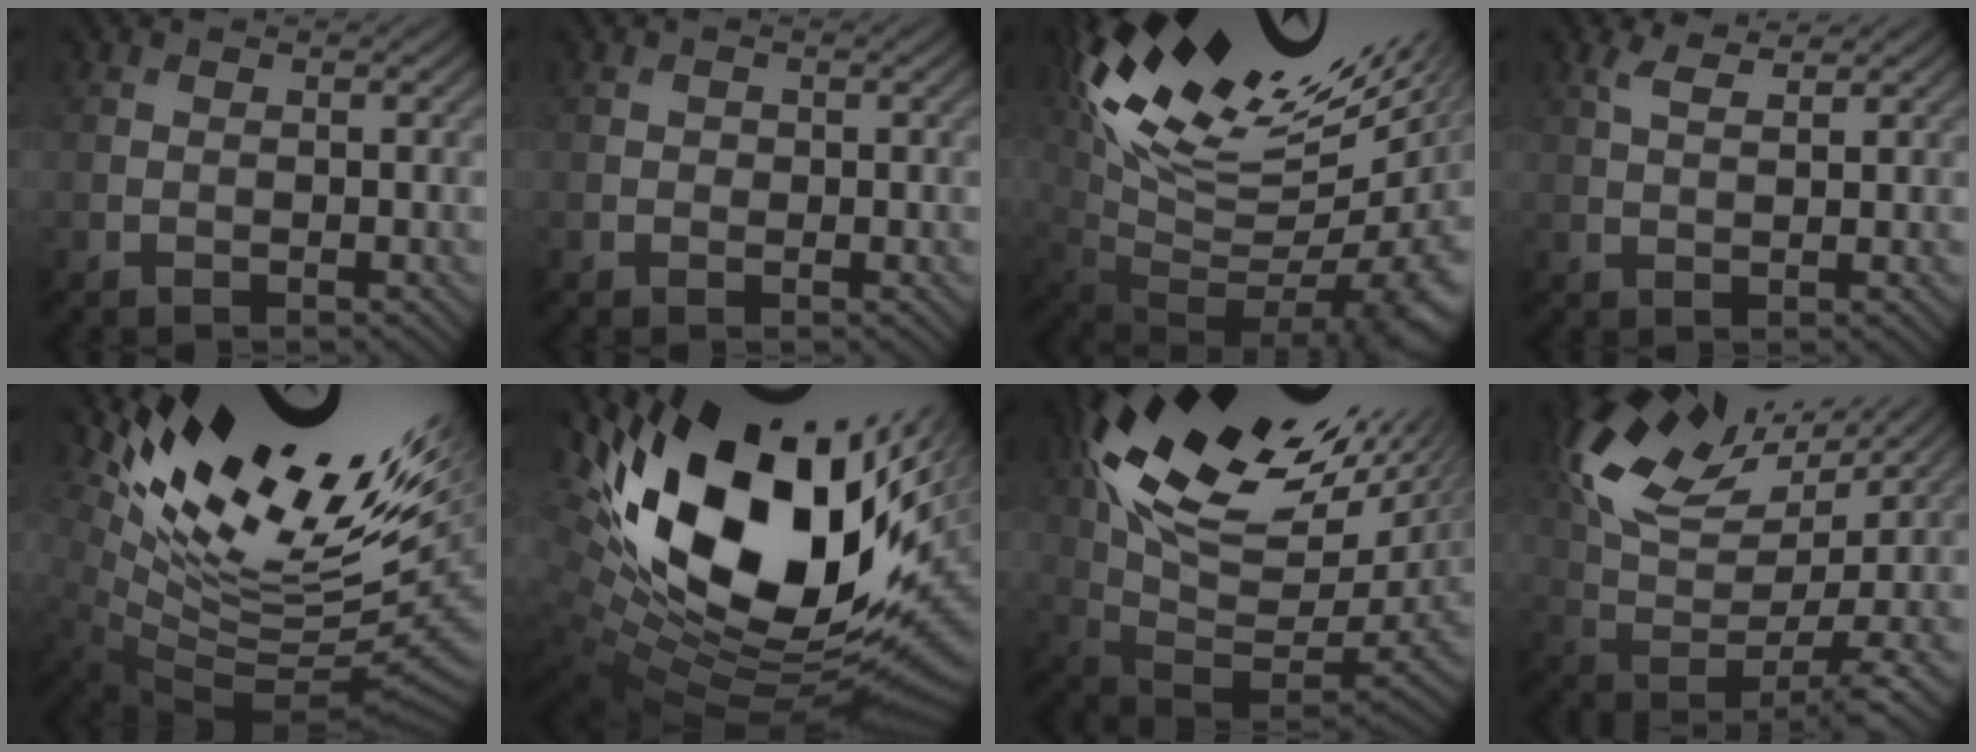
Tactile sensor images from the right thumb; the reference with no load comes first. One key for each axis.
{"total": 0.7, "fx": -0.1, "fy": 0.7, "fz": 0.0, "tx": 0.005, "ty": -0.001, "tz": 0.001}
{"total": 17.9, "fx": 8.2, "fy": 7.3, "fz": 14.1, "tx": -0.213, "ty": 0.010, "tz": 0.177}
{"total": 2.6, "fx": 2.0, "fy": 0.5, "fz": 1.5, "tx": -0.039, "ty": 0.004, "tz": 0.048}
{"total": 16.1, "fx": 7.9, "fy": 5.5, "fz": 12.9, "tx": -0.193, "ty": -0.005, "tz": 0.162}
{"total": 20.4, "fx": 5.0, "fy": 11.2, "fz": 16.3, "tx": -0.336, "ty": -0.010, "tz": 0.106}
{"total": 18.8, "fx": 8.4, "fy": 7.6, "fz": 15.1, "tx": -0.257, "ty": 0.009, "tz": 0.167}
{"total": 13.8, "fx": 7.7, "fy": 6.0, "fz": 9.8, "tx": -0.216, "ty": 0.019, "tz": 0.153}